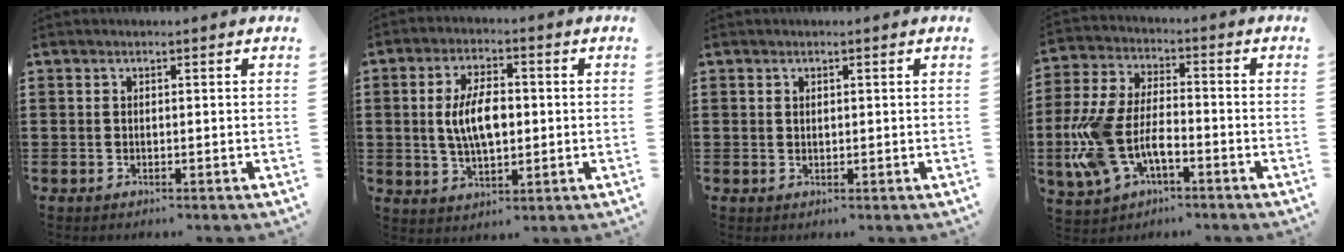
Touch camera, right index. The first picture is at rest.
{"total": 7.3, "force": [0.2, 3.4, 6.4], "torque": [-0.121, 0.005, -0.002]}
{"total": 0.6, "force": [0.4, 0.4, 0.2], "torque": [-0.006, 0.002, 0.007]}
{"total": 10.2, "force": [-3.5, 5.2, 8.1], "torque": [-0.205, -0.007, -0.069]}